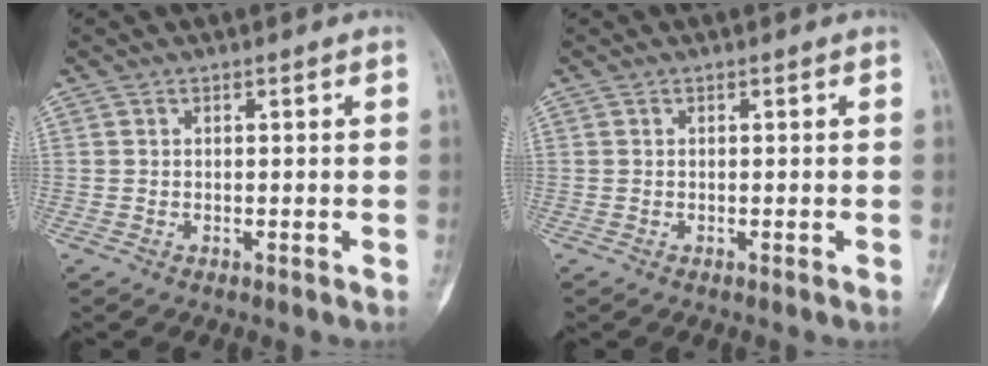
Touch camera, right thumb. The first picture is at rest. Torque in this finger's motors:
{"motor_torque": [0.05, -0.36, 0.34, -0.12, -0.10]}